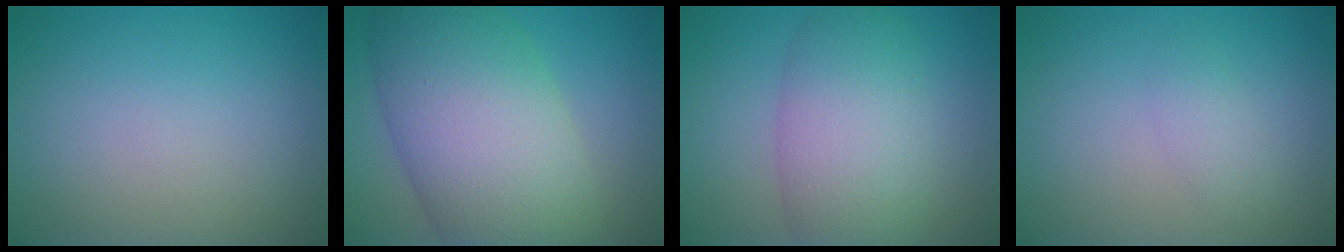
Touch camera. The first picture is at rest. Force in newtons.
{"total": 12.6, "press": 12.6, "slide": 0.5}
{"total": 7.4, "press": 7.4, "slide": 0.2}
{"total": 1.4, "press": 1.4, "slide": 0.0}